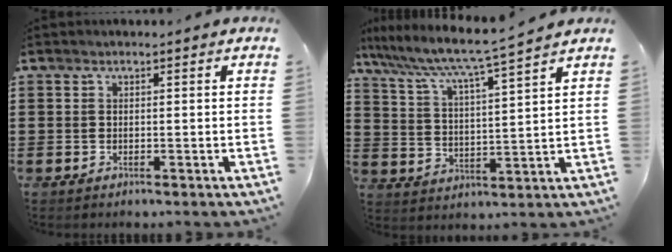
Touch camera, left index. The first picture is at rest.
{"total": 5.7, "force": [5.1, -0.7, 2.5], "torque": [-0.074, -0.041, 0.078]}